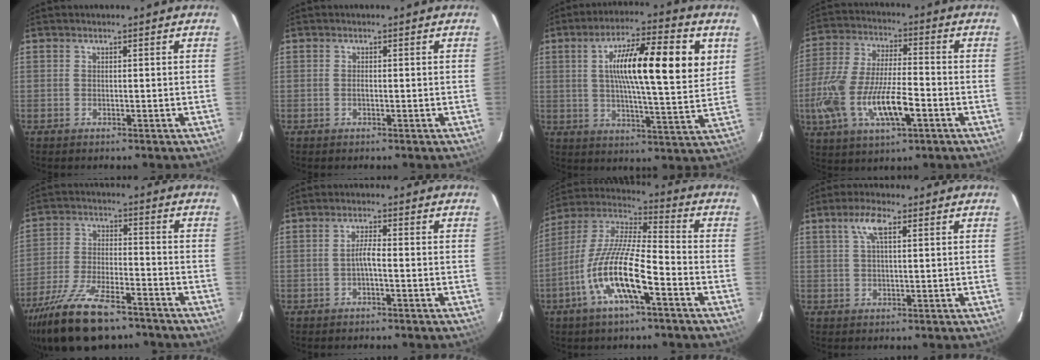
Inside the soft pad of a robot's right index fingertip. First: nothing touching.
{"total": 0.5, "force": [-0.2, 0.2, 0.4], "torque": [-0.007, 0.000, -0.004]}
{"total": 17.7, "force": [5.3, 2.7, 16.7], "torque": [-0.271, 0.014, 0.075]}
{"total": 17.4, "force": [-5.9, 5.9, 15.3], "torque": [-0.325, -0.018, -0.105]}
{"total": 19.3, "force": [-14.9, 6.2, 10.4], "torque": [-0.219, -0.037, -0.251]}
{"total": 2.1, "force": [-0.9, -0.3, 1.9], "torque": [-0.038, 0.003, -0.018]}
{"total": 15.6, "force": [-6.8, 3.2, 13.7], "torque": [-0.270, -0.012, -0.136]}
{"total": 4.2, "force": [1.8, 0.8, 3.7], "torque": [-0.074, 0.008, 0.034]}